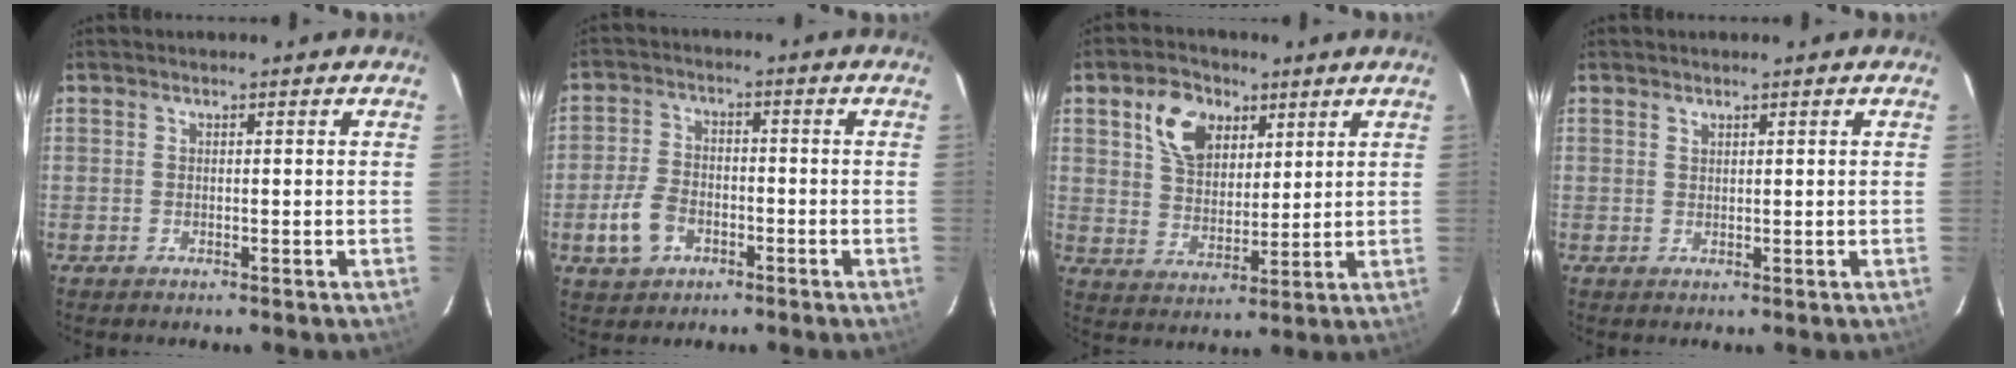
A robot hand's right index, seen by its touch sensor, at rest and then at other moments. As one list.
[{"total": 7.3, "force": [-3.2, 5.0, 4.2], "torque": [-0.103, 0.010, -0.055]}, {"total": 10.3, "force": [4.9, 6.9, 5.9], "torque": [-0.113, 0.022, 0.091]}, {"total": 0.7, "force": [0.6, 0.3, 0.1], "torque": [-0.002, 0.001, 0.011]}]